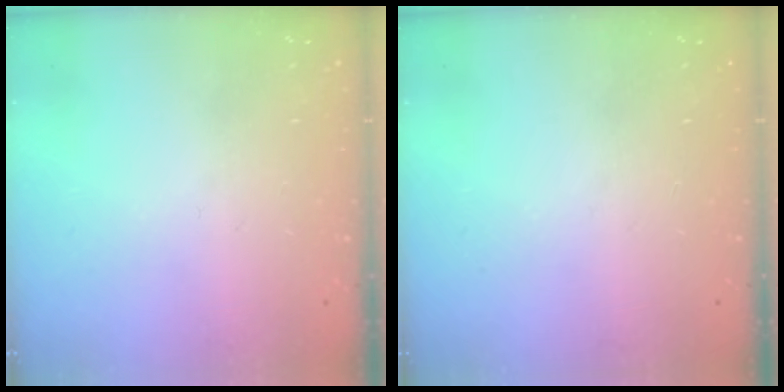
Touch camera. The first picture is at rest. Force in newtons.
{"total": 0.0}